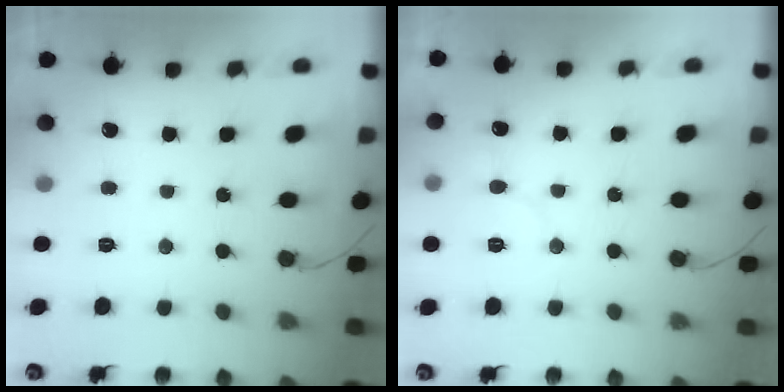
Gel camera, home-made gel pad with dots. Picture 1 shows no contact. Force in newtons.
{"total": 5.3, "press": 5.3, "slide": 0.5}